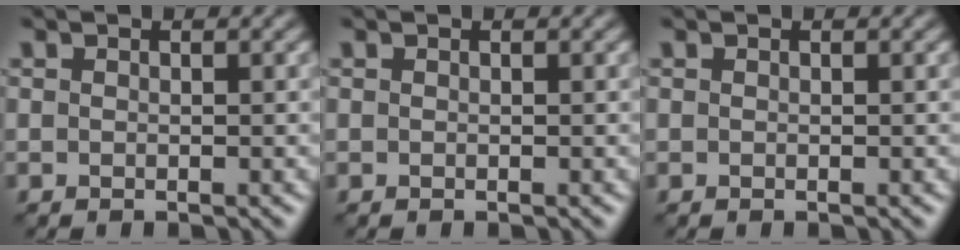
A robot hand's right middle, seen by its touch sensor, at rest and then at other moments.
{"total": 0.0}
{"total": 0.0}